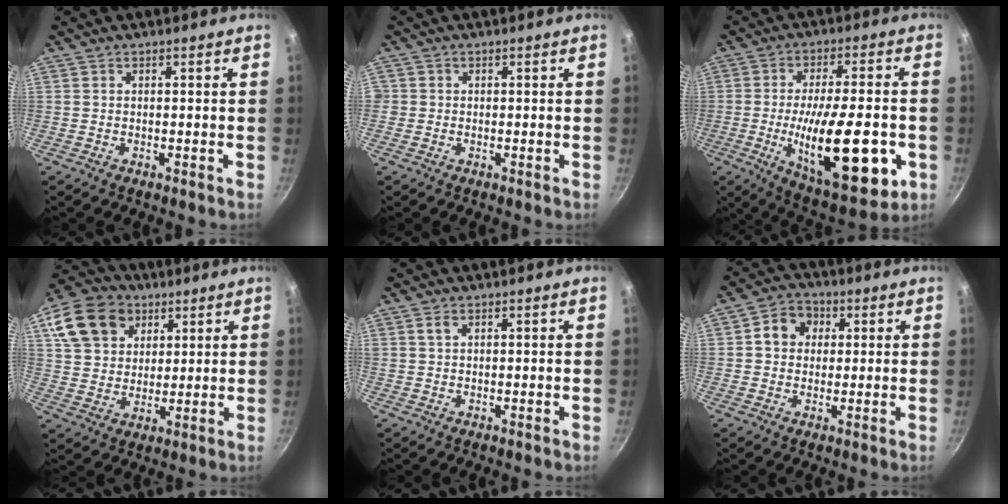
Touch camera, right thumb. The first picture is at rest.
{"total": 1.3, "force": [-0.2, 1.2, 0.2], "torque": [0.003, 0.003, -0.006]}
{"total": 22.9, "force": [-5.2, 7.9, 20.9], "torque": [-0.307, 0.001, -0.074]}
{"total": 17.0, "force": [8.1, 12.7, 7.8], "torque": [-0.145, 0.008, 0.148]}
{"total": 1.4, "force": [0.7, 0.9, 0.9], "torque": [-0.013, 0.002, 0.013]}
{"total": 6.8, "force": [1.5, 5.8, 3.2], "torque": [-0.019, 0.009, 0.012]}